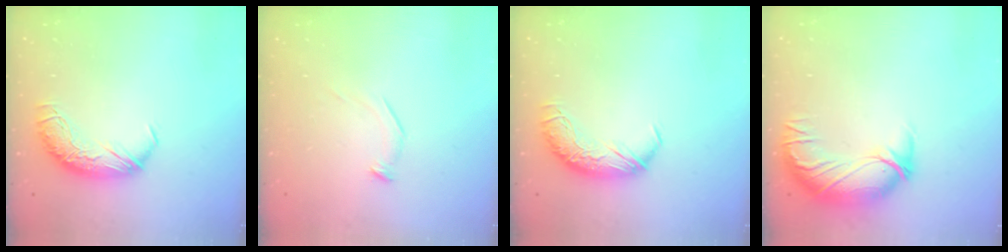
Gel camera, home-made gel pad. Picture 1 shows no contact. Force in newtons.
{"total": 7.1, "press": 7.0, "slide": 1.1}
{"total": 0.0}
{"total": 2.6, "press": 0.7, "slide": 2.5}